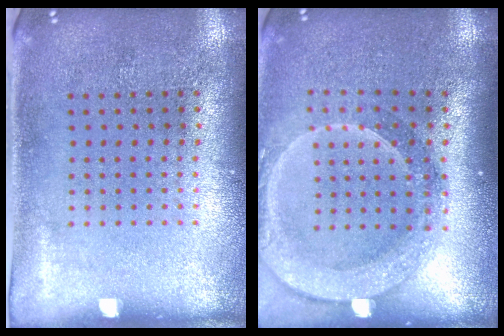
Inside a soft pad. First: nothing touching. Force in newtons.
{"total": 2.4, "press": 1.9, "slide": 1.4}